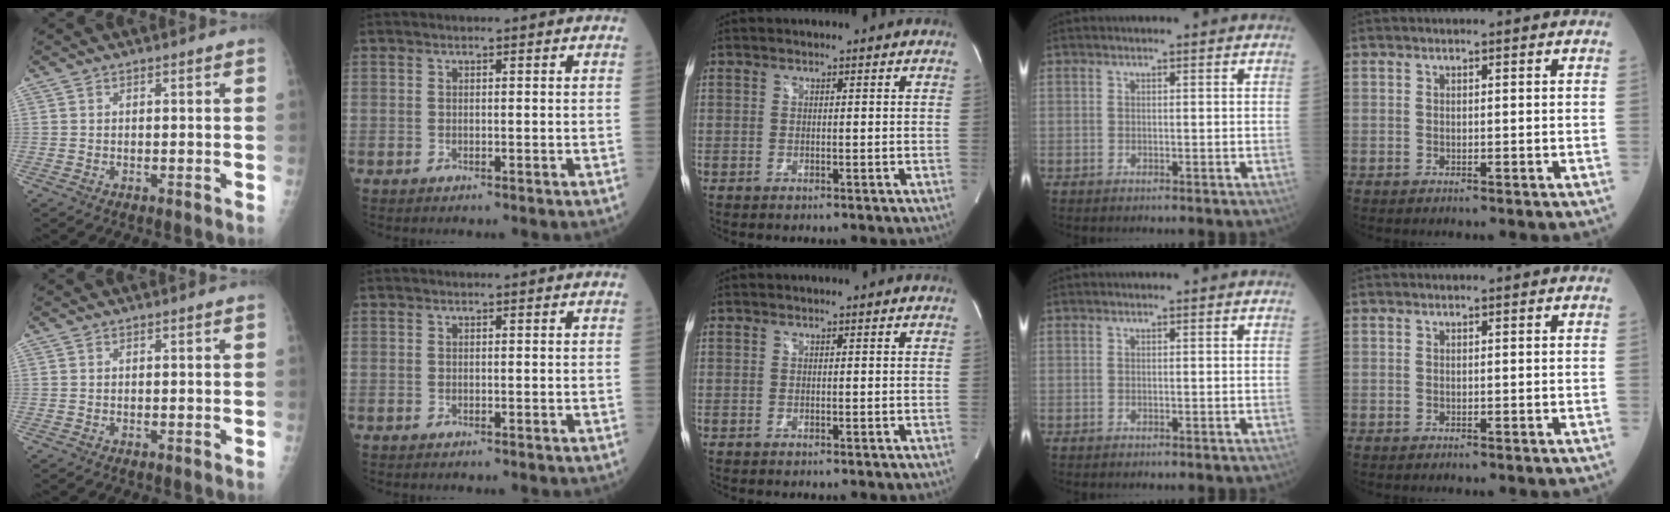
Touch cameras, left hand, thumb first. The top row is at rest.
{}